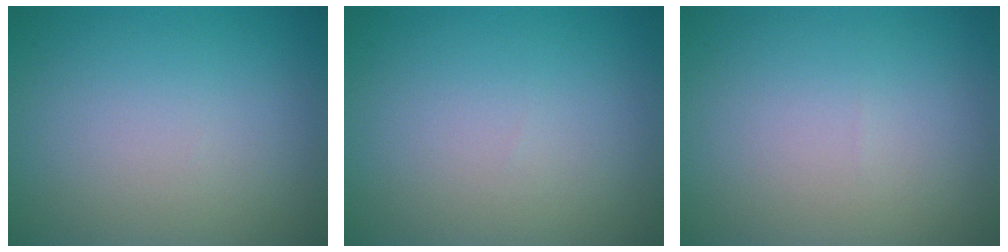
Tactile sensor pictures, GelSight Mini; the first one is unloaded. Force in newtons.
{"total": 0.0}
{"total": 0.0}